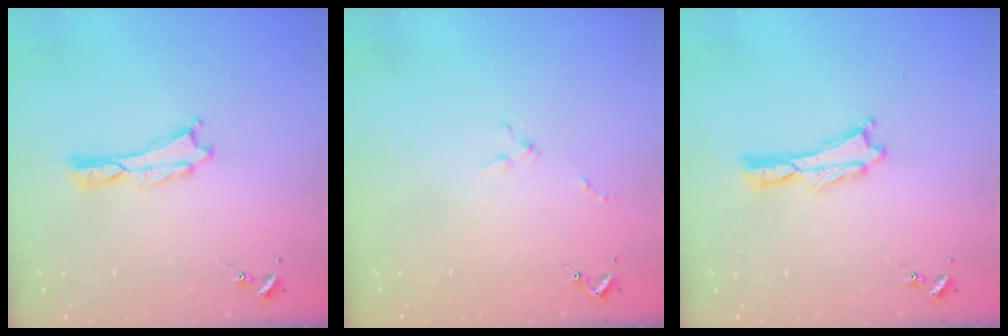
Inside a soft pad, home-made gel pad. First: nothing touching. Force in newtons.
{"total": 1.3, "press": 1.2, "slide": 0.1}
{"total": 0.0}